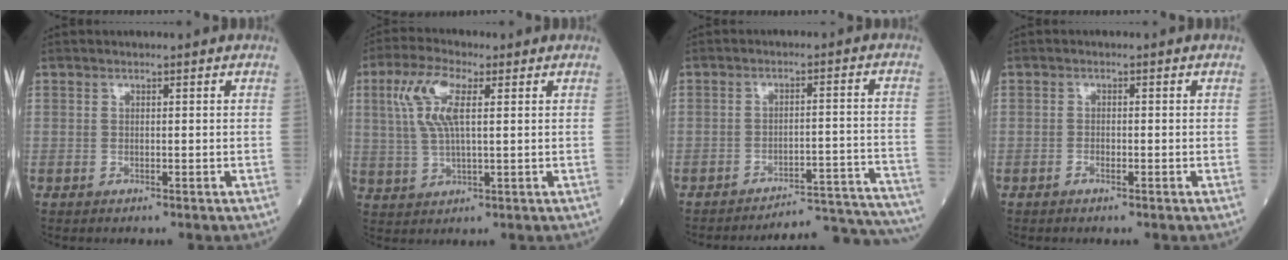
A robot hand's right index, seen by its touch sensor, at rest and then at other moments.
{"total": 8.2, "force": [2.5, 2.3, 7.4], "torque": [-0.168, 0.015, 0.052]}
{"total": 17.1, "force": [-17.0, -0.8, 1.5], "torque": [0.024, 0.019, -0.213]}
{"total": 0.9, "force": [-0.5, 0.4, 0.6], "torque": [-0.011, 0.001, -0.008]}